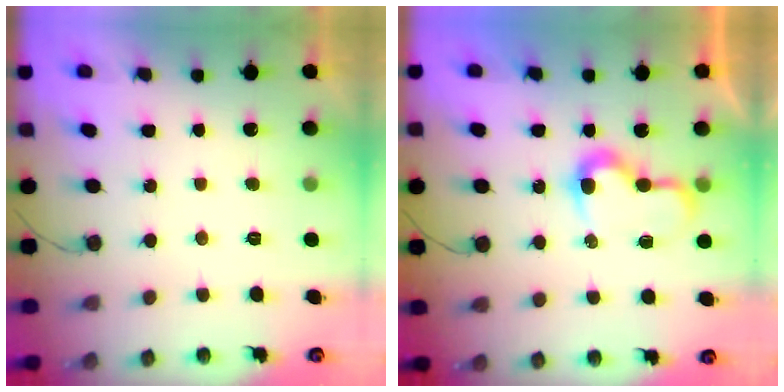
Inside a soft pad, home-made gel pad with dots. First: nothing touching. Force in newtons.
{"total": 7.9, "press": 7.8, "slide": 0.9}